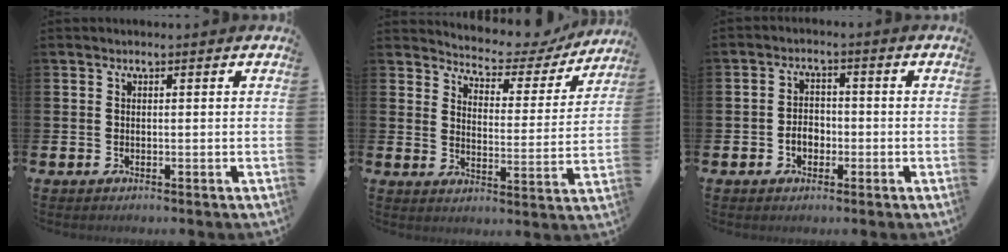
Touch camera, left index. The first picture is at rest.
{"total": 4.6, "force": [4.4, 1.4, 0.4], "torque": [-0.032, -0.043, 0.069]}
{"total": 3.0, "force": [-1.0, 2.2, 1.7], "torque": [-0.021, -0.001, -0.024]}